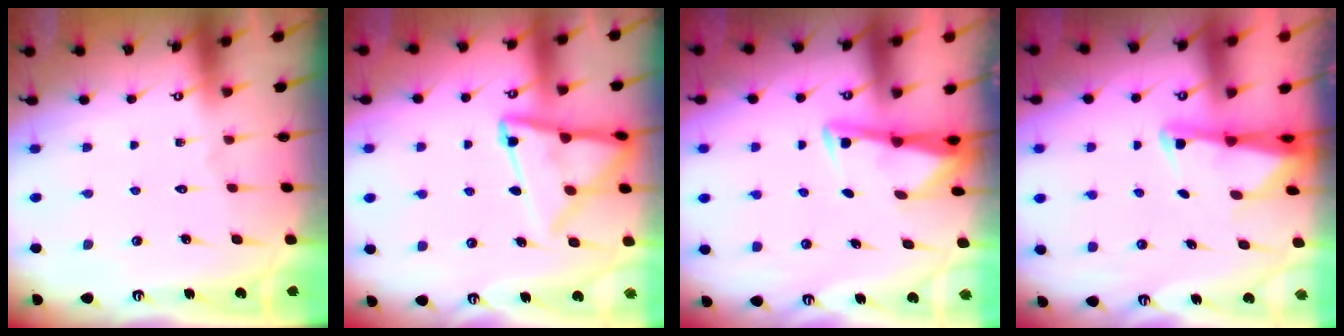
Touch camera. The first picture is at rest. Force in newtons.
{"total": 13.1, "press": 13.1, "slide": 1.4}
{"total": 3.0, "press": 3.0, "slide": 0.3}
{"total": 2.7, "press": 2.6, "slide": 0.5}